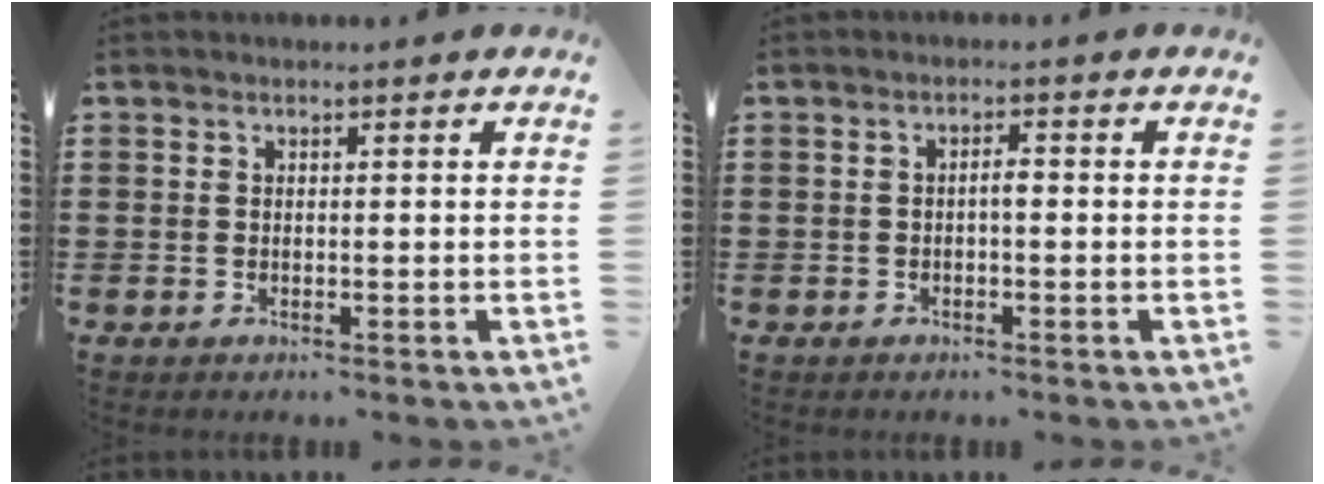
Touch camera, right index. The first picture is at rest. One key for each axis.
{"total": 1.5, "fx": -0.3, "fy": 0.4, "fz": 1.4, "tx": -0.027, "ty": 0.002, "tz": -0.007}